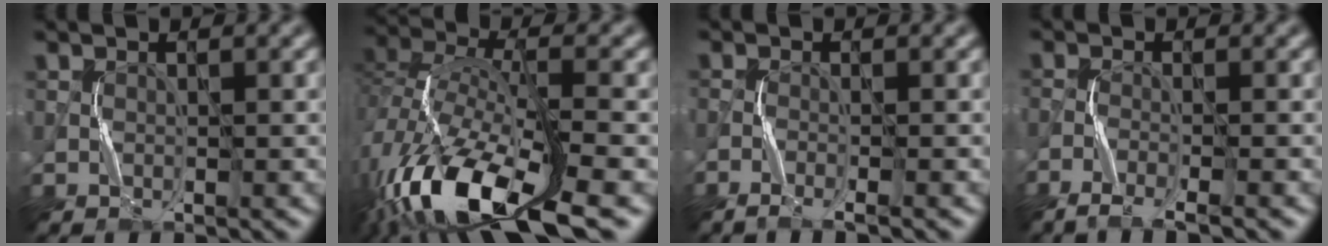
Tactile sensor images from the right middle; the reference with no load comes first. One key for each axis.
{"total": 14.2, "fx": -8.1, "fy": 4.9, "fz": 10.6, "tx": -0.223, "ty": -0.014, "tz": -0.156}
{"total": 2.1, "fx": -1.5, "fy": 0.3, "fz": 1.5, "tx": -0.027, "ty": -0.003, "tz": -0.037}
{"total": 3.2, "fx": -2.3, "fy": 0.5, "fz": 2.2, "tx": -0.040, "ty": -0.003, "tz": -0.055}